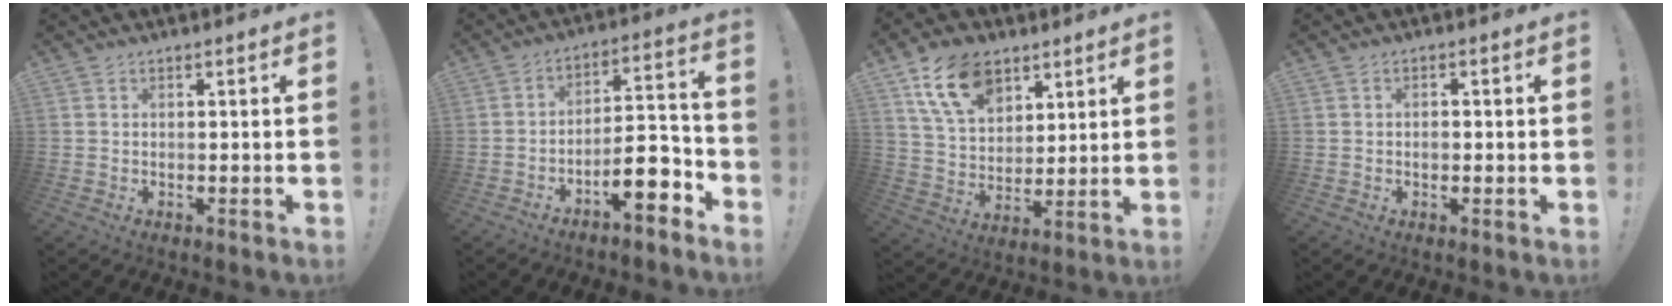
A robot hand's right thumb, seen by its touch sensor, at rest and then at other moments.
{"total": 11.5, "force": [-6.8, 4.0, 8.3], "torque": [-0.113, 0.040, -0.114]}
{"total": 15.3, "force": [8.7, 9.7, 8.1], "torque": [-0.142, -0.031, 0.165]}
{"total": 1.2, "force": [-0.6, 0.8, 0.7], "torque": [-0.008, 0.002, -0.012]}